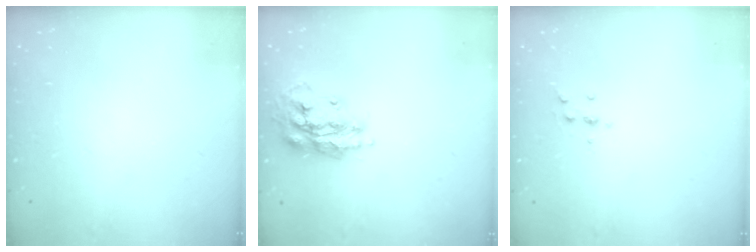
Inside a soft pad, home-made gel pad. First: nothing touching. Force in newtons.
{"total": 16.2, "press": 16.2, "slide": 1.4}
{"total": 3.6, "press": 3.5, "slide": 0.9}